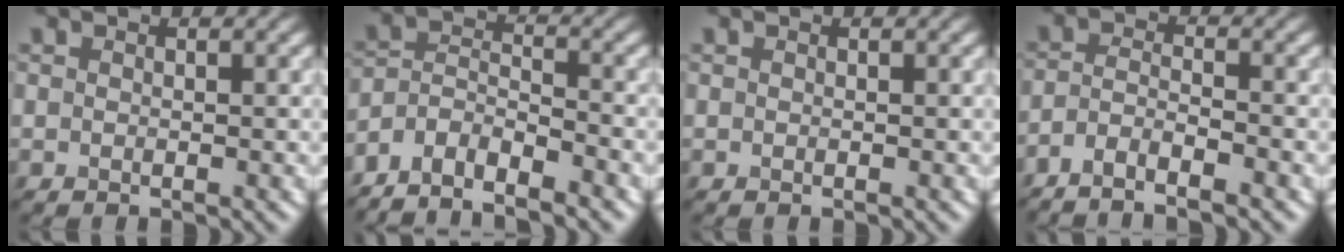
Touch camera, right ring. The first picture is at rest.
{"total": 5.2, "force": [-4.5, 1.4, 2.1], "torque": [-0.034, -0.003, -0.092]}
{"total": 0.0}
{"total": 3.4, "force": [-2.7, 0.6, 2.0], "torque": [-0.037, 0.001, -0.060]}